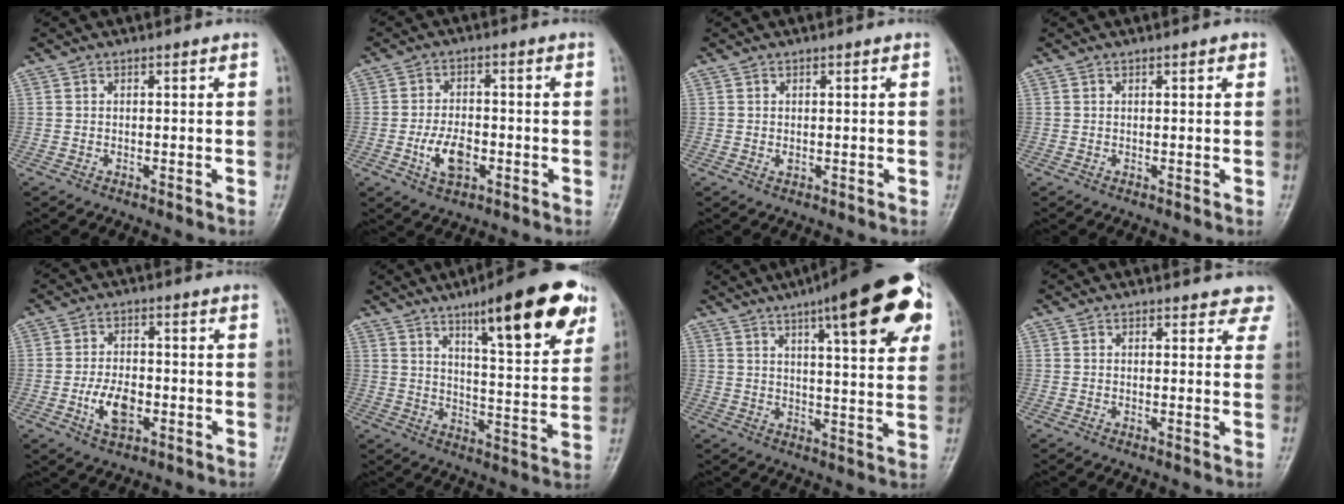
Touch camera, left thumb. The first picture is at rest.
{"total": 6.7, "force": [-2.2, 3.8, 5.1], "torque": [-0.086, 0.010, -0.039]}
{"total": 1.1, "force": [0.1, 0.6, 1.0], "torque": [-0.015, 0.004, 0.006]}
{"total": 1.2, "force": [0.6, 0.4, 1.0], "torque": [-0.012, 0.001, 0.006]}
{"total": 6.9, "force": [-2.1, 4.0, 5.3], "torque": [-0.089, 0.009, -0.038]}
{"total": 19.1, "force": [10.8, 4.4, 15.1], "torque": [-0.179, -0.043, 0.157]}
{"total": 20.5, "force": [9.7, 5.1, 17.4], "torque": [-0.214, -0.013, 0.128]}
{"total": 4.5, "force": [3.8, 2.1, 1.3], "torque": [0.023, -0.015, 0.027]}